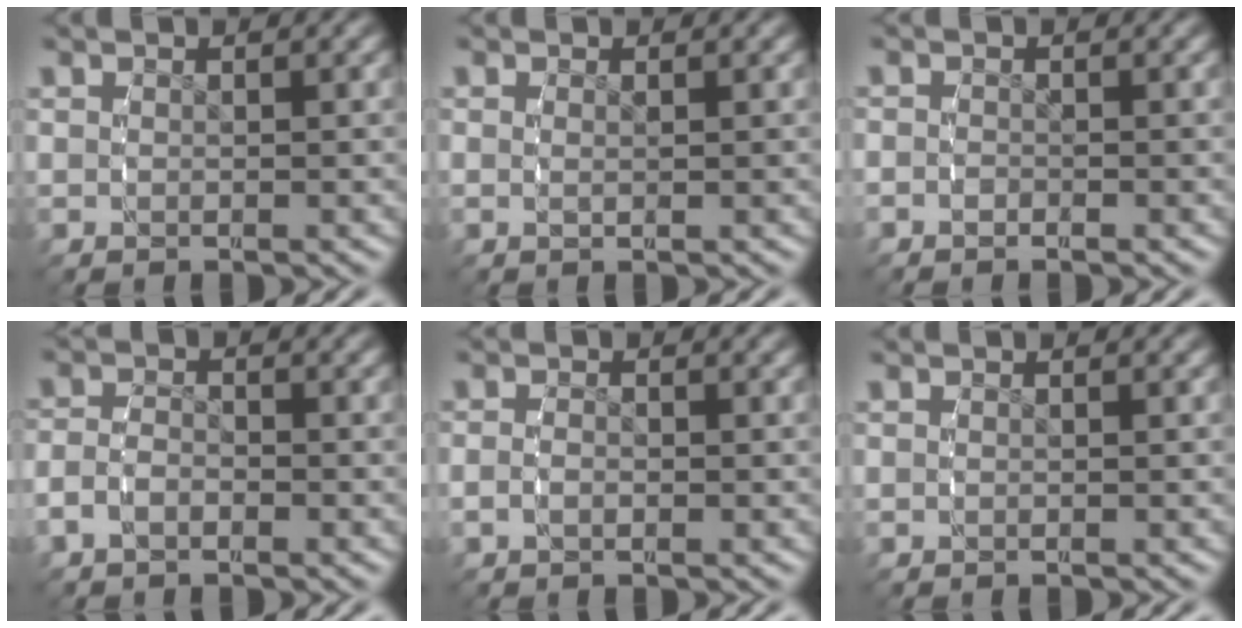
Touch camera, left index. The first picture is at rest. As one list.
[{"total": 0.8, "force": [0.0, 0.0, 0.8], "torque": [-0.015, -0.007, 0.003]}, {"total": 1.3, "force": [-0.9, 0.9, 0.2], "torque": [-0.013, -0.006, -0.016]}, {"total": 2.4, "force": [-1.5, 1.5, 1.2], "torque": [-0.034, -0.014, -0.023]}, {"total": 1.4, "force": [-0.8, 0.9, 0.9], "torque": [-0.028, -0.009, -0.012]}, {"total": 0.0}]